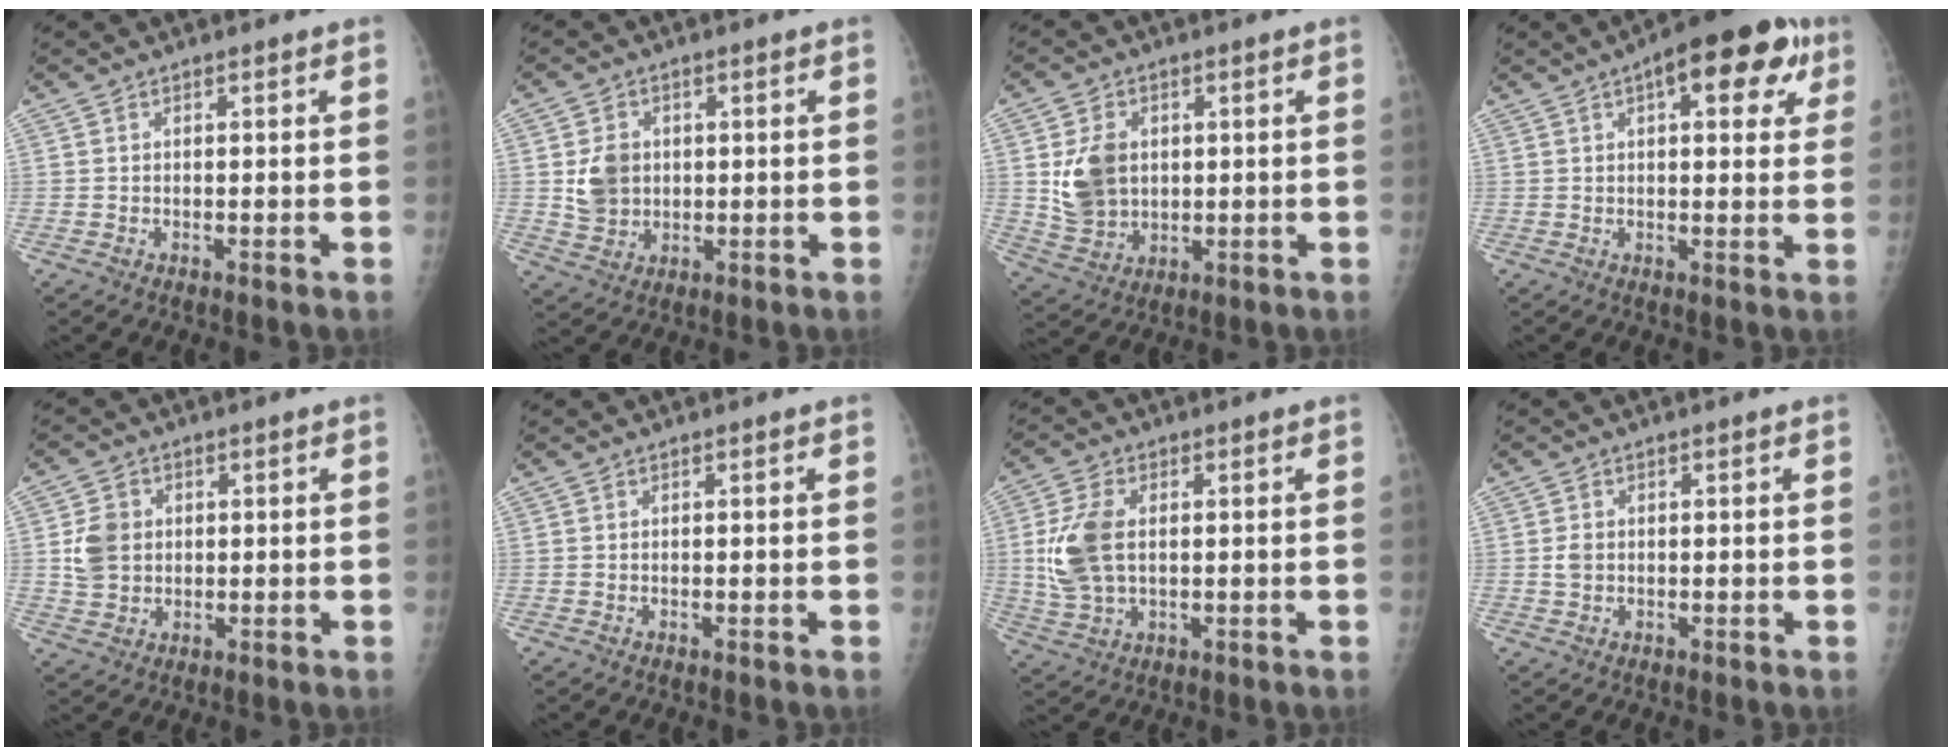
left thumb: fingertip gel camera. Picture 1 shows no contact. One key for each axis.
{"total": 6.4, "fx": 0.7, "fy": 5.5, "fz": 3.3, "tx": -0.036, "ty": -0.007, "tz": 0.020}
{"total": 10.6, "fx": 1.4, "fy": 8.0, "fz": 6.8, "tx": -0.101, "ty": -0.011, "tz": 0.040}
{"total": 13.6, "fx": 5.9, "fy": 5.8, "fz": 10.8, "tx": -0.100, "ty": 0.007, "tz": 0.068}
{"total": 6.2, "fx": 0.7, "fy": 5.4, "fz": 3.1, "tx": -0.040, "ty": 0.000, "tz": 0.016}
{"total": 0.0}
{"total": 9.5, "fx": 0.7, "fy": 5.9, "fz": 7.4, "tx": -0.159, "ty": 0.000, "tz": 0.021}
{"total": 1.7, "fx": 0.0, "fy": 1.4, "fz": 1.0, "tx": -0.014, "ty": 0.001, "tz": 0.001}